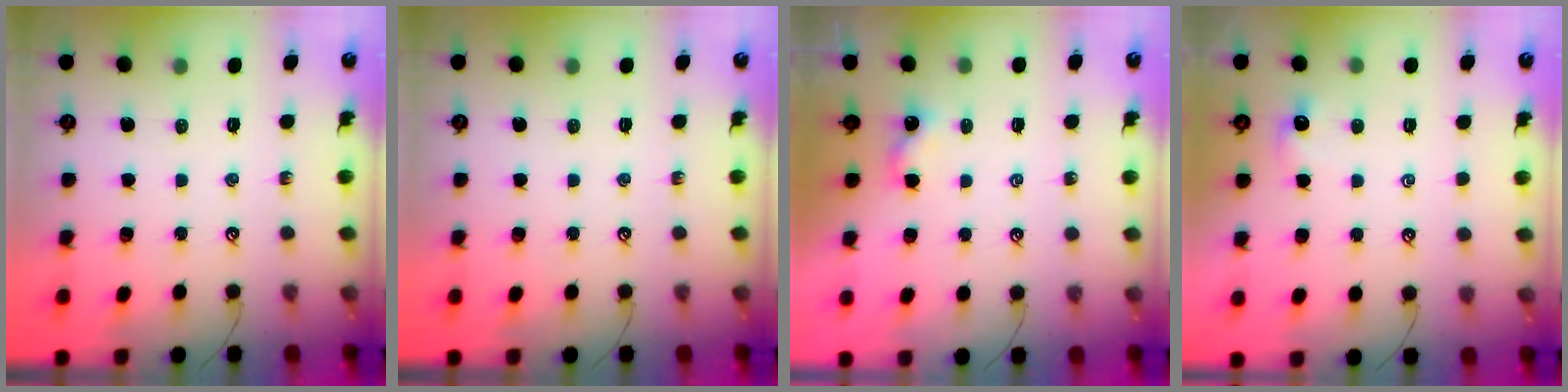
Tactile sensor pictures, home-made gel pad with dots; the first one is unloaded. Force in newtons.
{"total": 0.0}
{"total": 1.7, "press": 1.6, "slide": 0.3}
{"total": 0.9, "press": 0.8, "slide": 0.4}